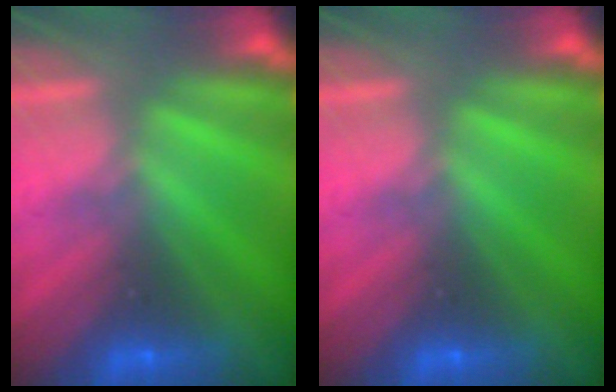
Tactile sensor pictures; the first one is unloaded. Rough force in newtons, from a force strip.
{"total": 0.0}